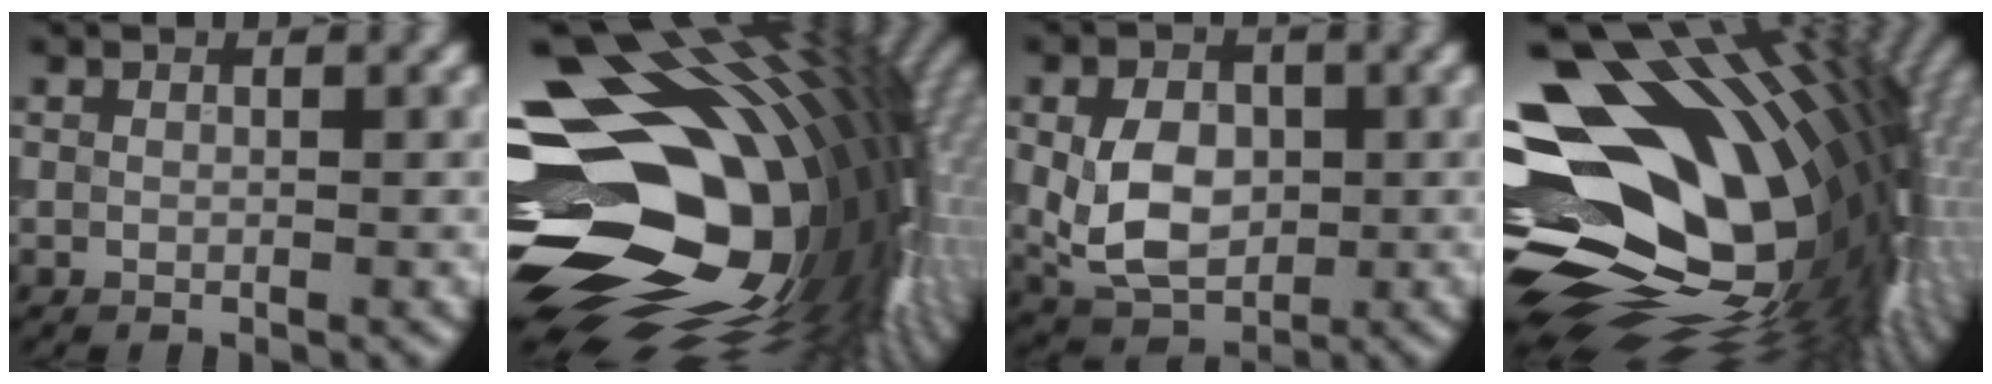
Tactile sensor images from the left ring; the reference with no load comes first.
{"total": 20.9, "force": [-0.7, 13.9, 15.6], "torque": [-0.274, -0.026, -0.014]}
{"total": 6.1, "force": [0.1, 4.2, 4.3], "torque": [-0.085, -0.003, 0.002]}
{"total": 20.2, "force": [1.4, 12.9, 15.5], "torque": [-0.239, -0.004, 0.035]}